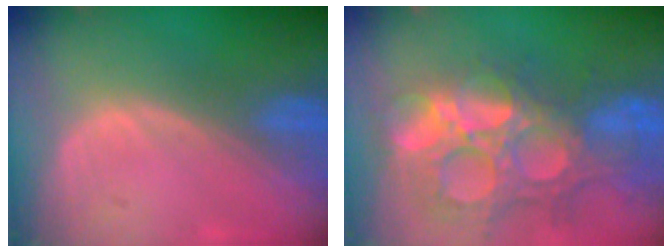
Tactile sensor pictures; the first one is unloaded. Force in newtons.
{"total": 14.7, "press": 12.1, "slide": 8.3}